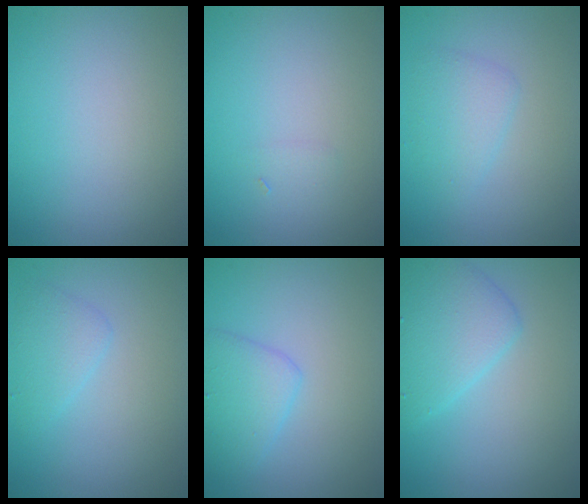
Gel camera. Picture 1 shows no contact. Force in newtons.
{"total": 0.6, "press": 0.6, "slide": 0.0}
{"total": 2.1, "press": 2.1, "slide": 0.0}
{"total": 1.9, "press": 1.9, "slide": 0.0}
{"total": 2.9, "press": 2.9, "slide": 0.1}
{"total": 3.0, "press": 3.0, "slide": 0.1}